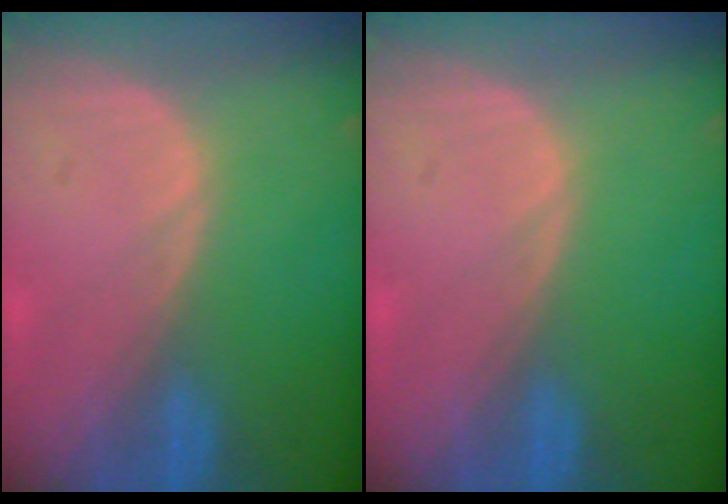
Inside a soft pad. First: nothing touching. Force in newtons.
{"total": 0.0}